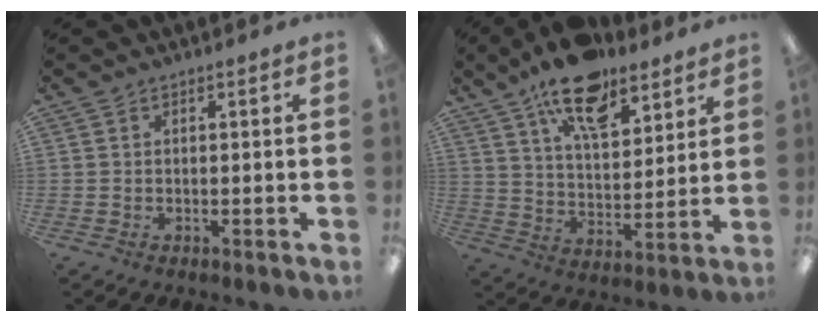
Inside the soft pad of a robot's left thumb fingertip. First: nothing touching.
{"total": 16.2, "force": [11.5, 6.9, 9.0], "torque": [-0.140, -0.056, 0.198]}